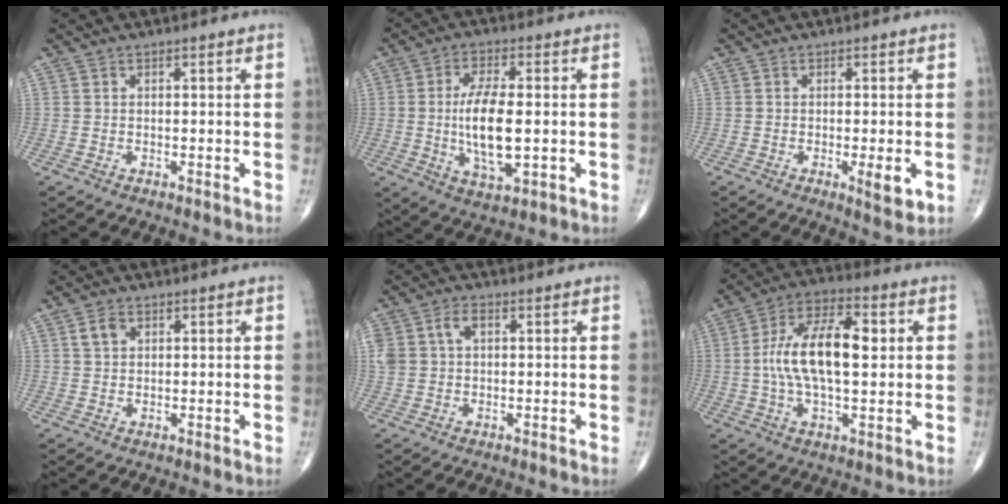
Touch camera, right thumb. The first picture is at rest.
{"total": 11.2, "force": [-0.6, 4.3, 10.3], "torque": [-0.192, -0.008, -0.008]}
{"total": 4.2, "force": [-1.0, 0.9, 4.0], "torque": [-0.058, -0.011, -0.016]}
{"total": 2.7, "force": [1.1, 1.8, 1.6], "torque": [-0.025, 0.001, 0.021]}
{"total": 5.7, "force": [1.4, 3.8, 4.0], "torque": [-0.094, 0.019, 0.032]}
{"total": 15.0, "force": [1.3, 6.8, 13.3], "torque": [-0.240, 0.020, 0.018]}